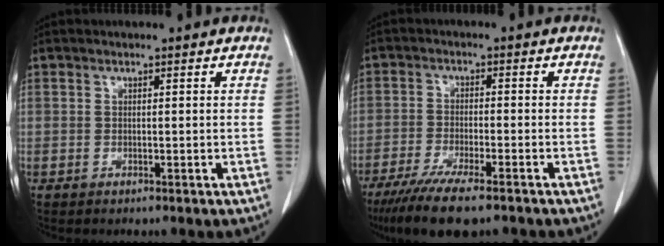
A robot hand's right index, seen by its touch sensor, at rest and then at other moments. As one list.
[{"total": 10.2, "force": [-7.7, 1.2, 6.6], "torque": [-0.107, -0.023, -0.123]}]